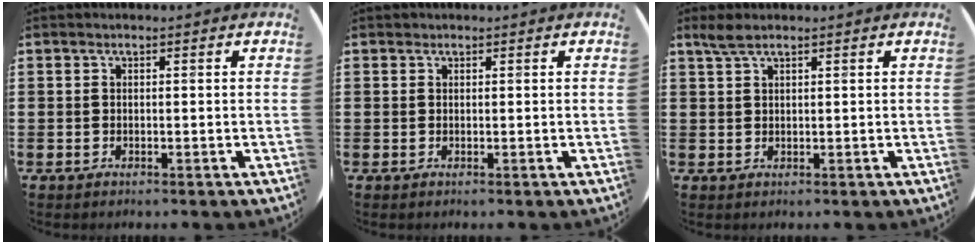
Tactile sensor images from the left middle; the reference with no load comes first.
{"total": 0.0}
{"total": 2.0, "force": [1.6, 0.3, 1.1], "torque": [-0.025, 0.003, 0.029]}